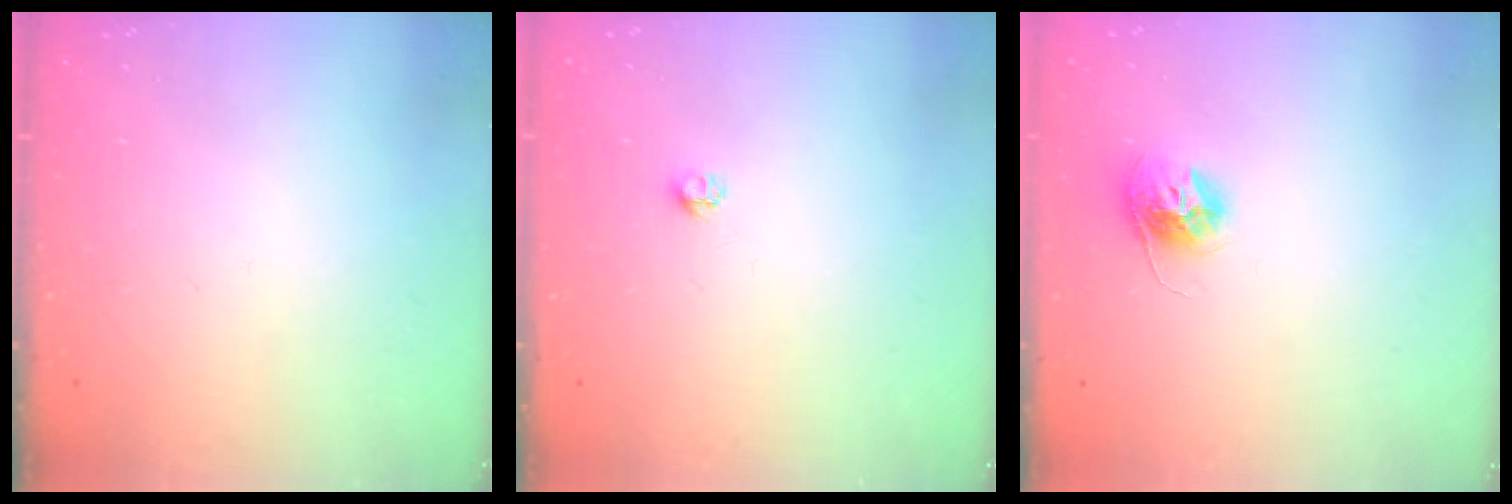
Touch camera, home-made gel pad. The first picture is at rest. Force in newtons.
{"total": 2.7, "press": 2.7, "slide": 0.4}
{"total": 10.8, "press": 10.8, "slide": 0.8}